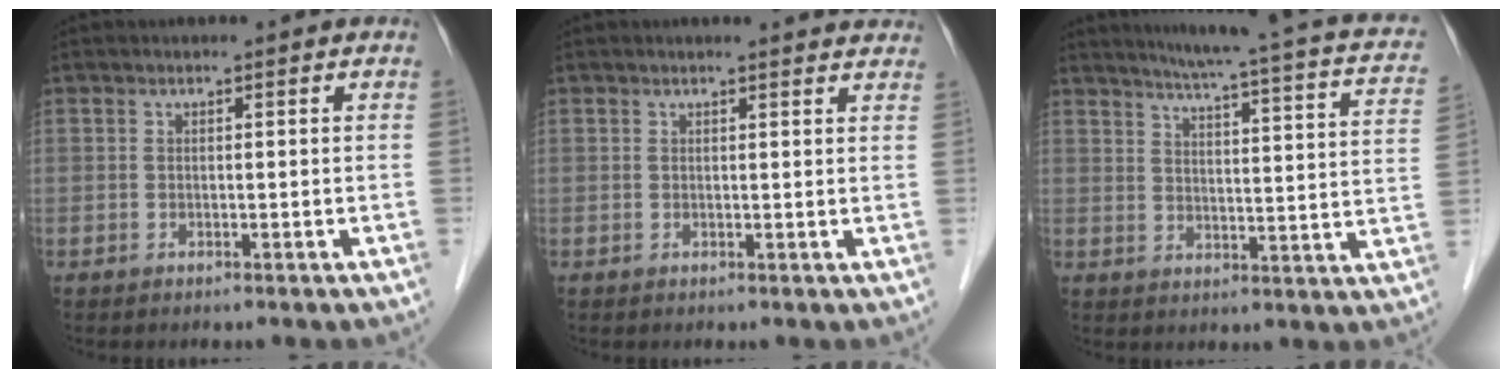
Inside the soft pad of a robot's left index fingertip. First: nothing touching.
{"total": 5.8, "force": [5.6, 0.7, 1.0], "torque": [-0.004, 0.000, 0.041]}
{"total": 18.3, "force": [14.2, 1.5, 11.4], "torque": [-0.162, -0.019, 0.156]}